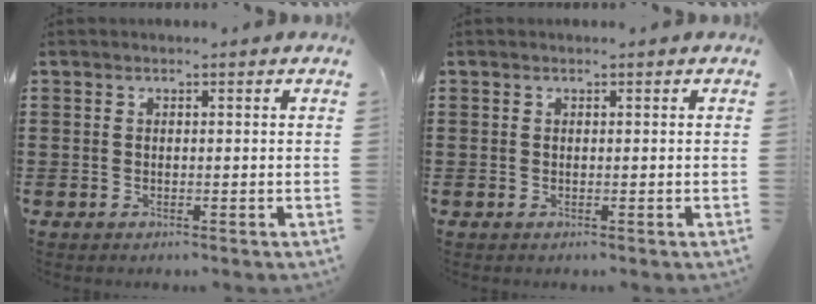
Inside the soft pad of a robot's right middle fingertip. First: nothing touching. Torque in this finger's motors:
{"motor_torque": [0.00, 0.00, 0.03, -0.01]}